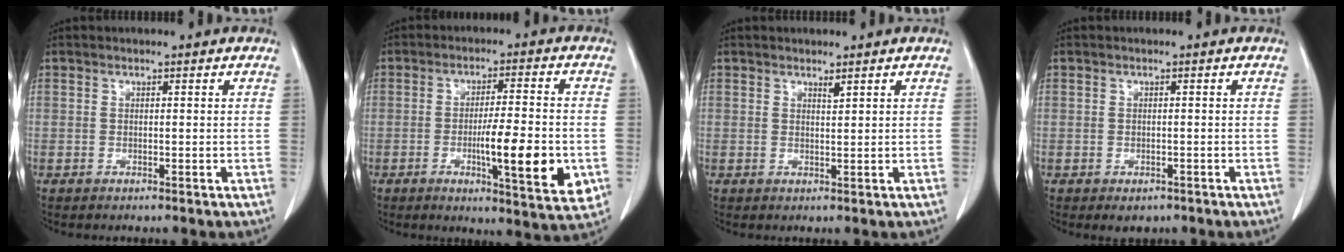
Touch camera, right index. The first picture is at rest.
{"total": 12.2, "force": [-2.9, 1.6, 11.8], "torque": [-0.169, -0.016, -0.043]}
{"total": 0.8, "force": [0.7, 0.0, 0.4], "torque": [-0.010, -0.007, 0.014]}
{"total": 2.0, "force": [-1.2, 1.4, 0.8], "torque": [-0.008, 0.001, -0.007]}